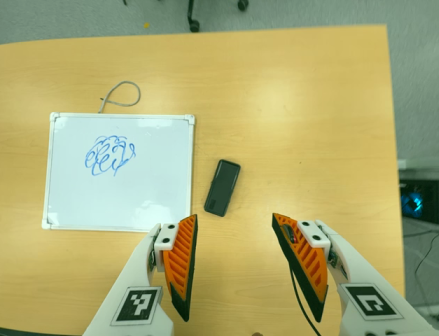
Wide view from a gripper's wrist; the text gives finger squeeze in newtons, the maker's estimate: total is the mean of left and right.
{"total": 0.0}